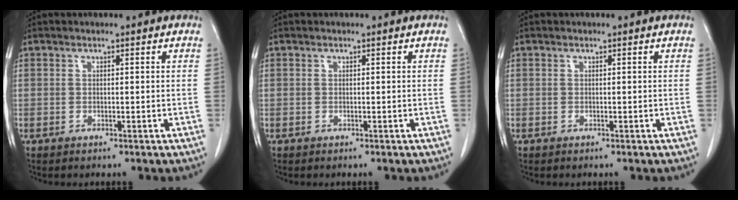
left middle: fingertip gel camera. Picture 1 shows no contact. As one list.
[{"total": 0.0}, {"total": 0.0}]